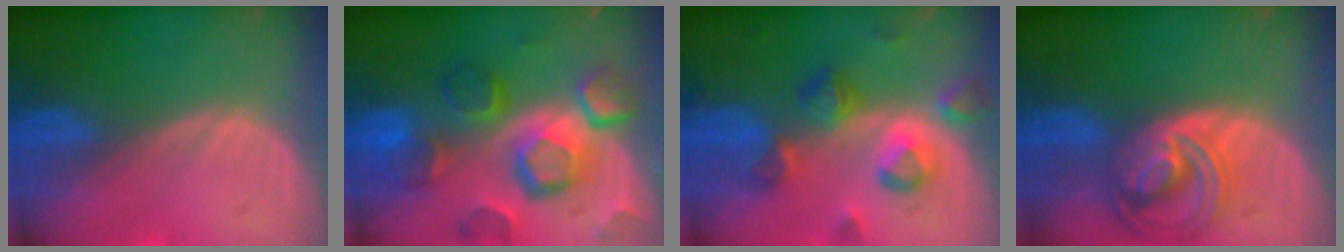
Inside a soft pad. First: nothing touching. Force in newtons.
{"total": 12.3, "press": 10.7, "slide": 6.0}
{"total": 7.9, "press": 7.7, "slide": 2.0}
{"total": 8.7, "press": 7.5, "slide": 4.4}